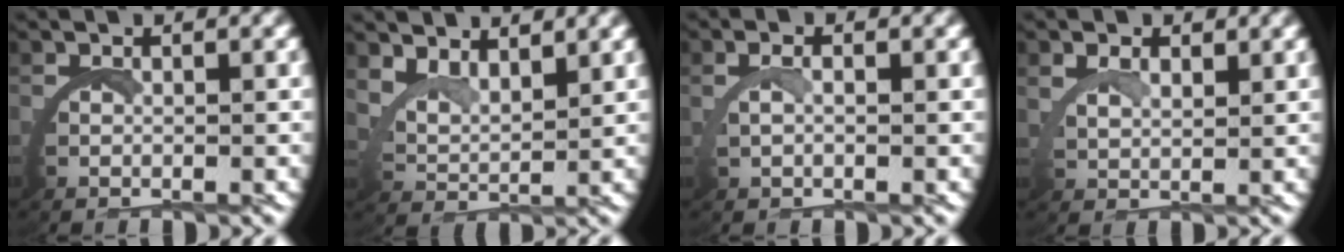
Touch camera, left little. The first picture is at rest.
{"total": 4.2, "force": [3.5, 1.8, 1.5], "torque": [-0.049, -0.005, 0.057]}
{"total": 1.2, "force": [0.5, -0.2, 1.0], "torque": [-0.029, 0.004, 0.011]}
{"total": 2.0, "force": [1.9, -0.1, 0.7], "torque": [-0.021, -0.003, 0.039]}